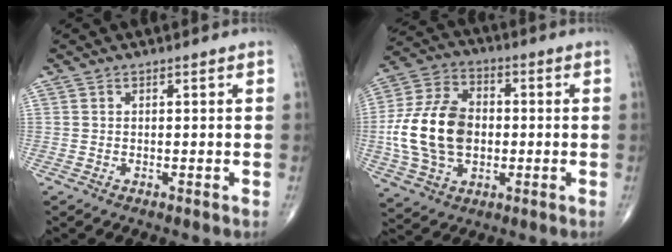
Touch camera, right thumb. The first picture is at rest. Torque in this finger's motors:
{"motor_torque": [1.25, 3.50, 1.32, -0.67, 0.21]}